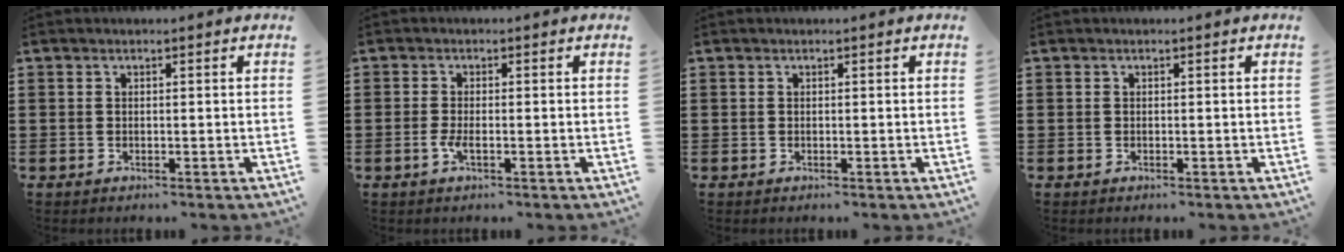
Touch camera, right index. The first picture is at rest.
{"total": 2.1, "force": [-0.8, 0.4, 1.9], "torque": [-0.048, -0.006, -0.019]}
{"total": 0.0}
{"total": 0.0}